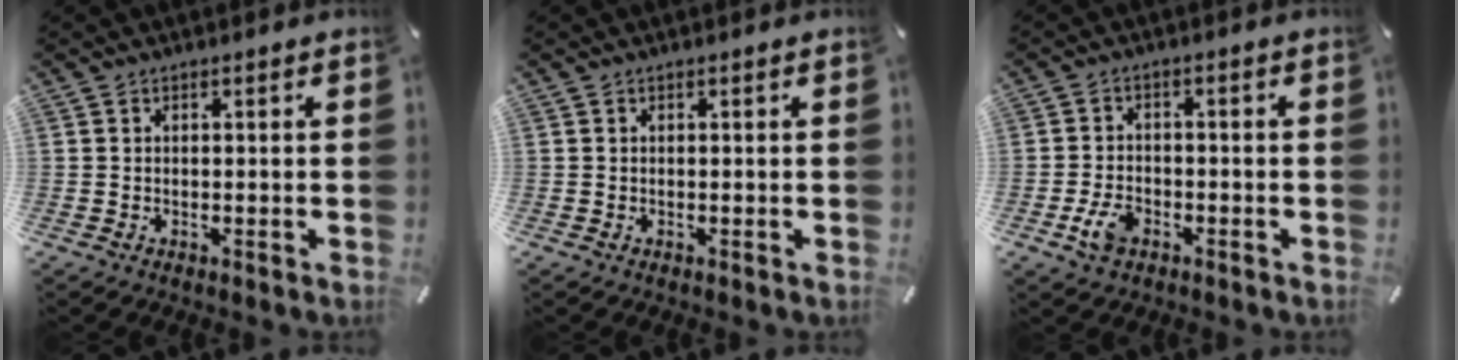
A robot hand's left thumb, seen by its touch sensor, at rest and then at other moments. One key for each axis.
{"total": 0.0}
{"total": 5.4, "fx": -2.6, "fy": 3.4, "fz": 3.3, "tx": -0.078, "ty": 0.006, "tz": -0.050}